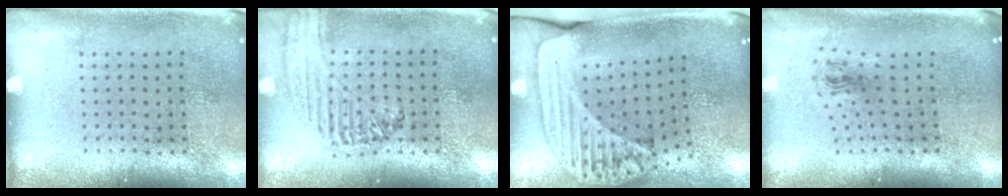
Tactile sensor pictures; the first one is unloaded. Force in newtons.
{"total": 0.6, "press": 0.6, "slide": 0.1}
{"total": 2.4, "press": 1.7, "slide": 1.6}
{"total": 0.8, "press": 0.4, "slide": 0.7}